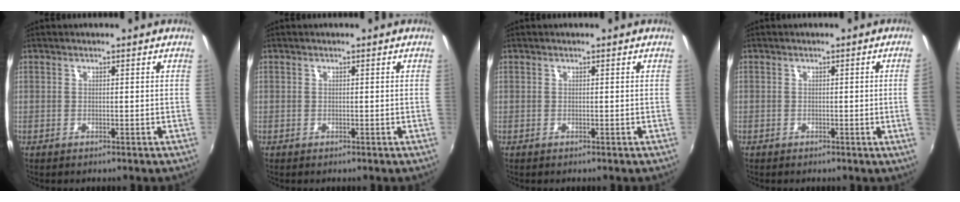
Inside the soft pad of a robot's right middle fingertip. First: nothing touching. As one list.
[{"total": 0.0}, {"total": 0.0}, {"total": 2.3, "force": [-0.2, -1.3, 1.9], "torque": [-0.031, -0.010, 0.002]}]